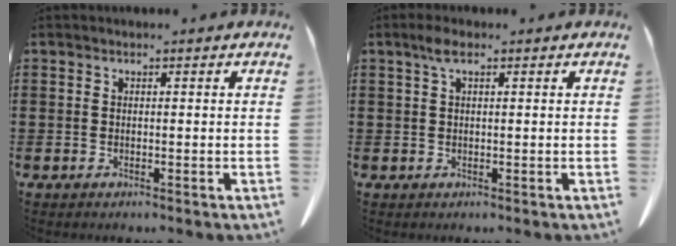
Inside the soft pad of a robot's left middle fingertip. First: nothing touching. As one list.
[{"total": 2.3, "force": [0.9, 0.9, 2.0], "torque": [-0.043, 0.006, 0.015]}]